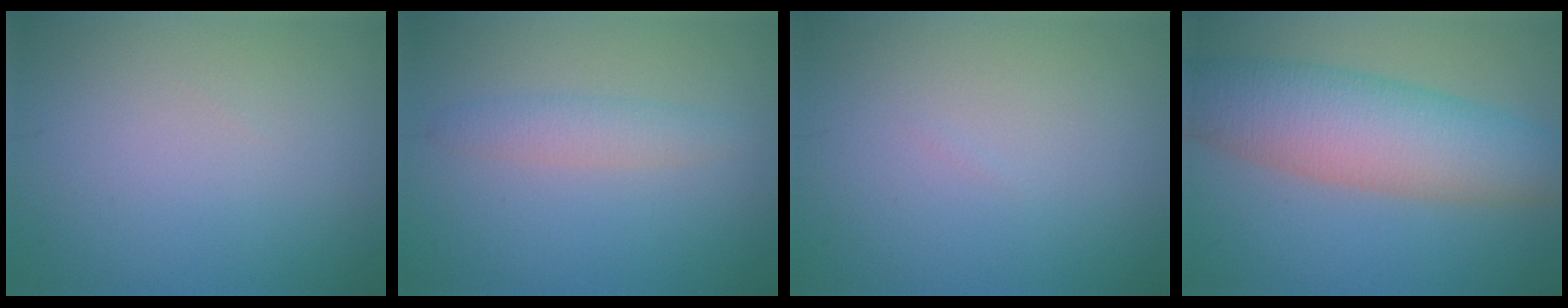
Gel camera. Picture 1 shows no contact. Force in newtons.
{"total": 2.0, "press": 2.0, "slide": 0.1}
{"total": 0.0}
{"total": 8.8, "press": 8.8, "slide": 0.4}